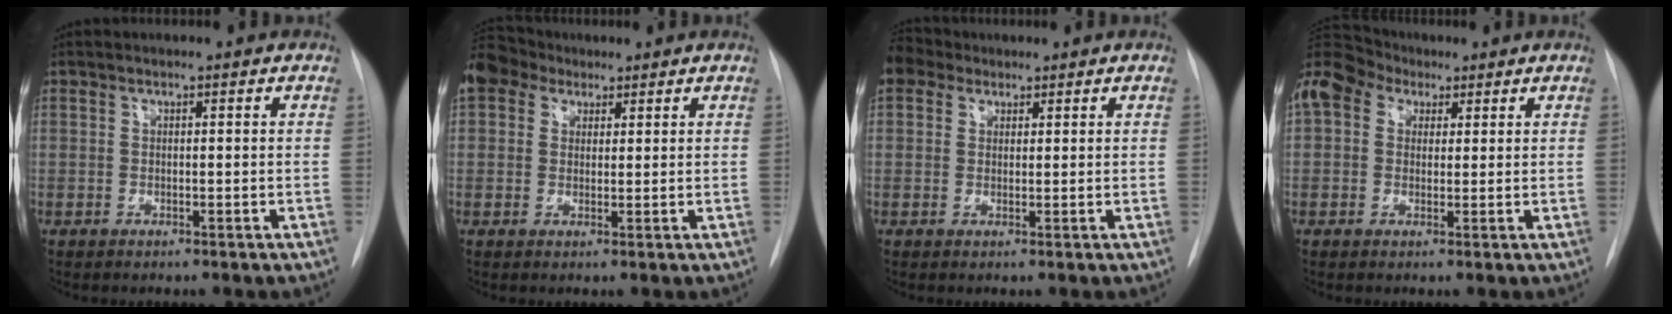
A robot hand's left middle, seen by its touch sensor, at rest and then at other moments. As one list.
[{"total": 9.5, "force": [6.3, 6.4, 3.2], "torque": [-0.082, 0.049, 0.120]}, {"total": 4.0, "force": [2.9, 2.6, 0.7], "torque": [-0.018, 0.022, 0.055]}, {"total": 14.1, "force": [7.1, 10.1, 7.0], "torque": [-0.187, 0.077, 0.132]}]